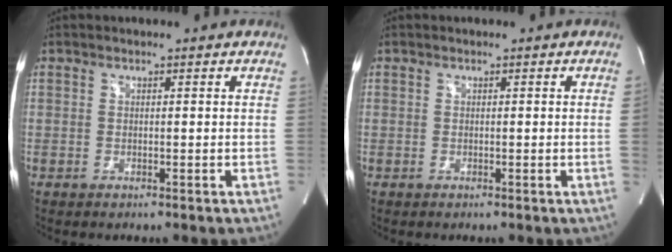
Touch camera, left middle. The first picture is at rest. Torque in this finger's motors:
{"motor_torque": [0.34, -0.37, -0.36, -0.07]}